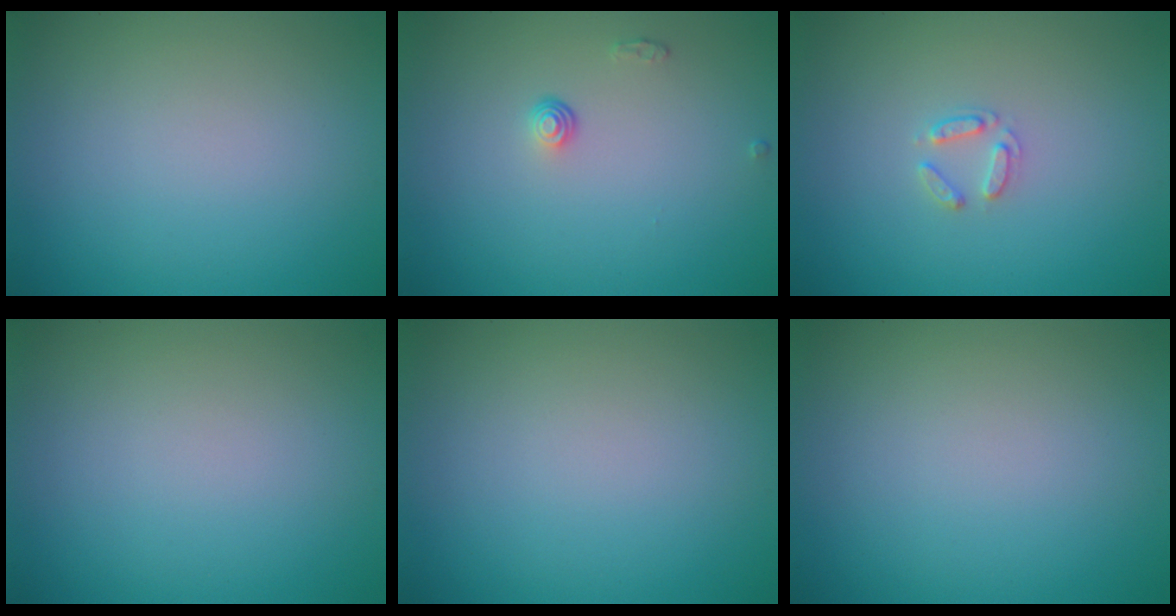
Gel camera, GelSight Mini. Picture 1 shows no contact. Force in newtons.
{"total": 1.0, "press": 0.7, "slide": 0.8}
{"total": 1.5, "press": 1.4, "slide": 0.2}
{"total": 0.0}
{"total": 0.0}
{"total": 0.0}